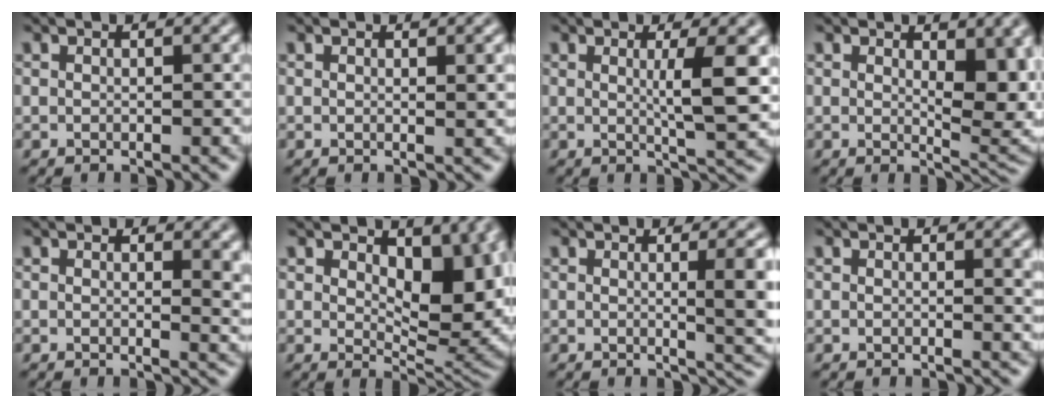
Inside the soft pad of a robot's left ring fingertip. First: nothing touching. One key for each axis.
{"total": 1.0, "fx": 0.4, "fy": 0.2, "fz": 0.9, "tx": -0.011, "ty": -0.002, "tz": 0.006}
{"total": 4.4, "fx": 0.7, "fy": 0.7, "fz": 4.3, "tx": -0.063, "ty": -0.004, "tz": 0.010}
{"total": 7.2, "fx": 0.8, "fy": 3.1, "fz": 6.4, "tx": -0.089, "ty": -0.011, "tz": 0.023}
{"total": 3.1, "fx": 0.8, "fy": 1.2, "fz": 2.7, "tx": -0.024, "ty": -0.005, "tz": 0.012}
{"total": 8.6, "fx": 2.2, "fy": 4.6, "fz": 6.9, "tx": -0.102, "ty": -0.015, "tz": 0.038}
{"total": 4.9, "fx": 0.3, "fy": 1.4, "fz": 4.7, "tx": -0.048, "ty": -0.001, "tz": 0.004}
{"total": 1.5, "fx": 0.4, "fy": 0.4, "fz": 1.3, "tx": -0.012, "ty": 0.000, "tz": 0.004}